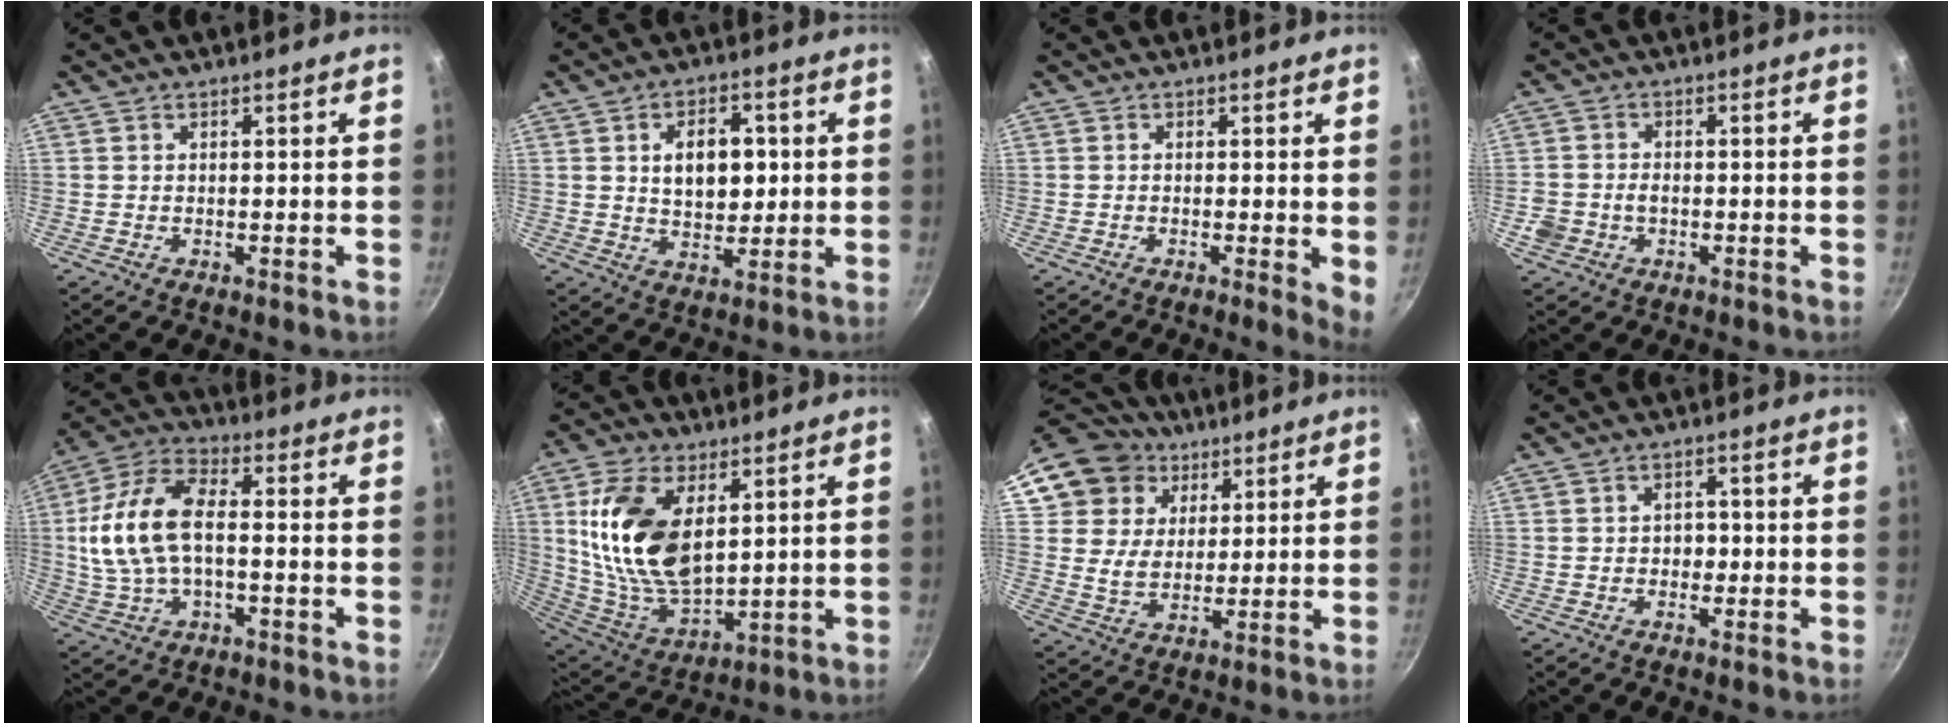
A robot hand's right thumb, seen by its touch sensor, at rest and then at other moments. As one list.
[{"total": 9.7, "force": [1.7, 6.2, 7.2], "torque": [-0.086, -0.002, 0.029]}, {"total": 3.3, "force": [-0.1, 0.8, 3.2], "torque": [-0.039, -0.010, -0.005]}, {"total": 4.0, "force": [-1.1, 3.2, 2.1], "torque": [-0.032, 0.015, -0.019]}, {"total": 15.4, "force": [-0.4, 8.4, 12.9], "torque": [-0.252, 0.033, -0.017]}, {"total": 19.6, "force": [5.1, 11.1, 15.4], "torque": [-0.281, -0.029, 0.110]}, {"total": 13.6, "force": [7.0, 11.0, 3.8], "torque": [-0.046, -0.005, 0.121]}, {"total": 2.5, "force": [-0.3, 2.1, 1.4], "torque": [-0.006, 0.007, -0.005]}]